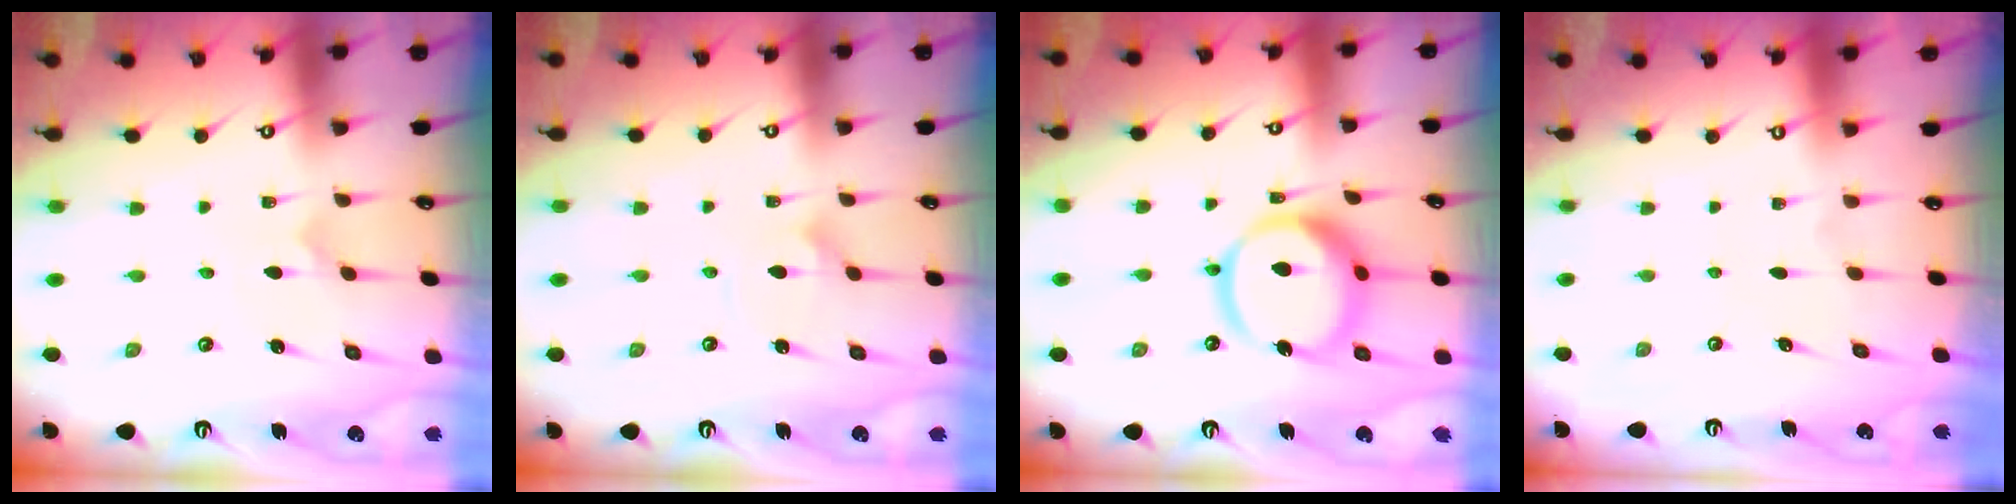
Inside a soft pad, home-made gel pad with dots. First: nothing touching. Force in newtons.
{"total": 2.4, "press": 2.4, "slide": 0.1}
{"total": 15.4, "press": 15.4, "slide": 1.5}
{"total": 0.0}